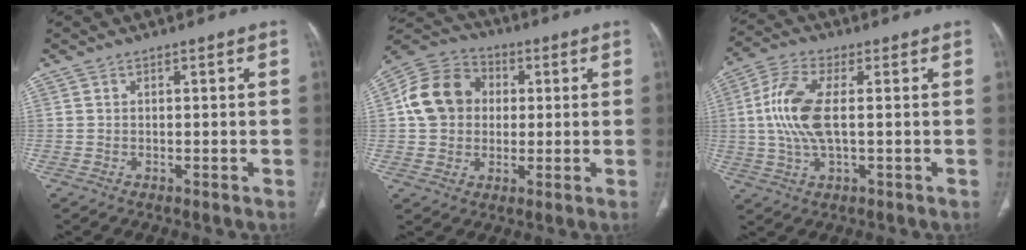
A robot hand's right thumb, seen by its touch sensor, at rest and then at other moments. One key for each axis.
{"total": 13.1, "fx": 1.5, "fy": 11.0, "fz": 6.9, "tx": -0.113, "ty": 0.020, "tz": 0.017}
{"total": 10.6, "fx": 0.6, "fy": 4.2, "fz": 9.7, "tx": -0.229, "ty": 0.009, "tz": 0.011}